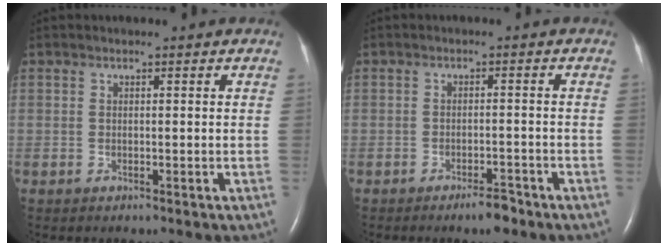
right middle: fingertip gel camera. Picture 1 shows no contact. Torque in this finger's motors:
{"motor_torque": [0.28, -0.19, 0.00, 0.00]}